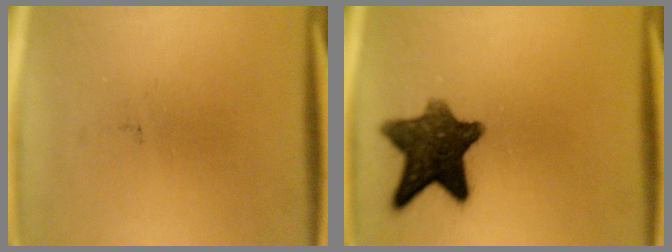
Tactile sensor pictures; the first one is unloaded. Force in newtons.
{"total": 11.3}